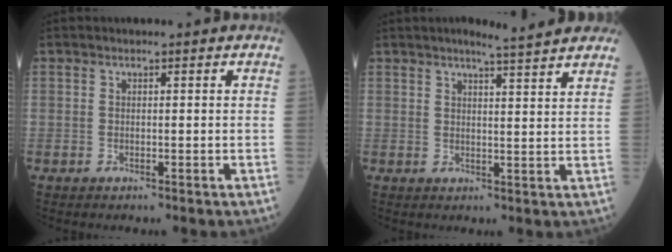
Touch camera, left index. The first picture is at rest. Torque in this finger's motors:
{"motor_torque": [0.60, -1.31, 0.01, 0.03]}